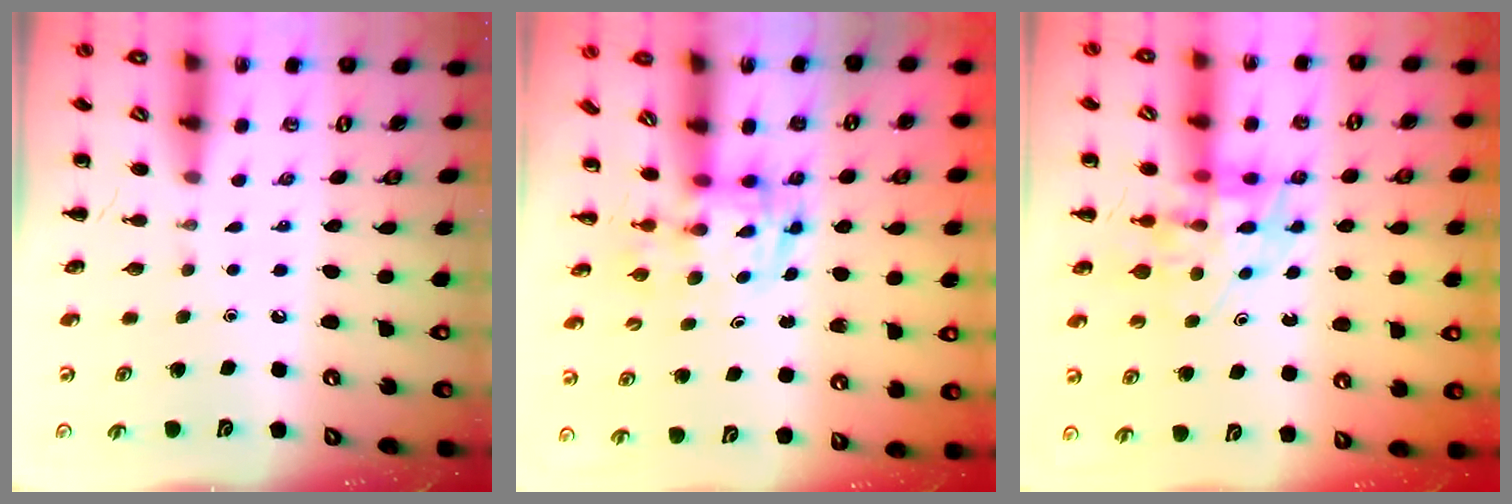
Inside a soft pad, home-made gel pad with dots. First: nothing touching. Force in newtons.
{"total": 2.8, "press": 2.7, "slide": 0.5}
{"total": 12.0, "press": 11.5, "slide": 3.3}